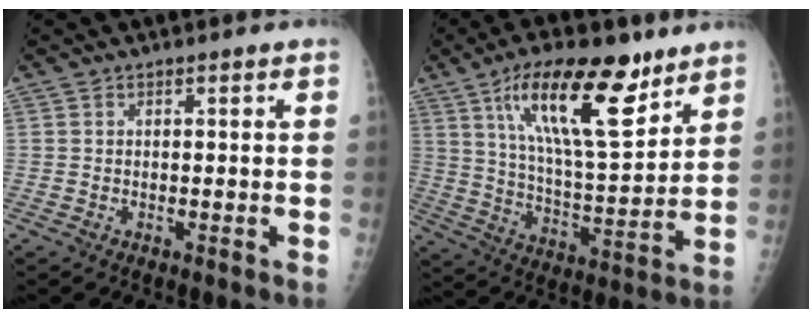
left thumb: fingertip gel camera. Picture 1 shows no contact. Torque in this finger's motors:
{"motor_torque": [0.35, 0.43, 1.59, -1.18, 0.18]}